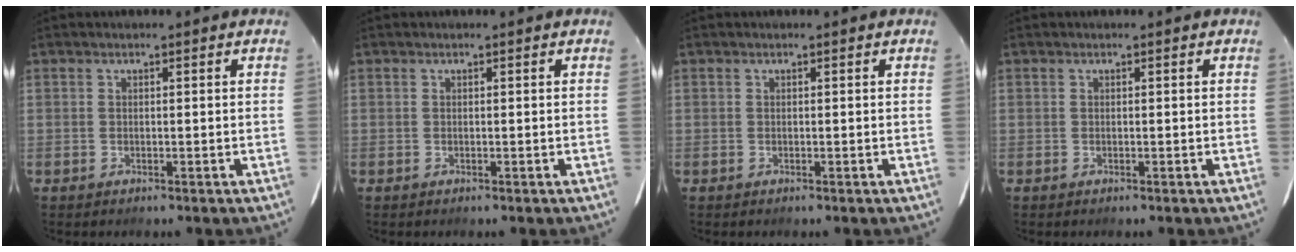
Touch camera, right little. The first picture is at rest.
{"total": 0.0}
{"total": 0.0}
{"total": 0.0}